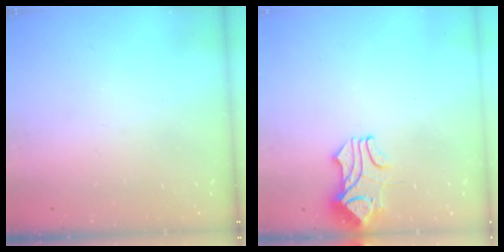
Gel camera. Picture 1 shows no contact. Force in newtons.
{"total": 1.7, "press": 1.3, "slide": 1.1}